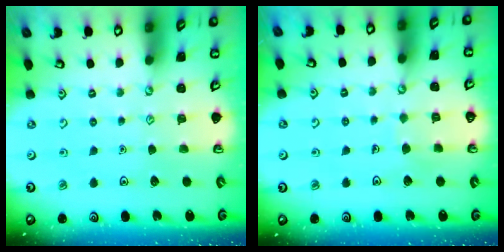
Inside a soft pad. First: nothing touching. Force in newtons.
{"total": 4.0, "press": 4.0, "slide": 0.2}